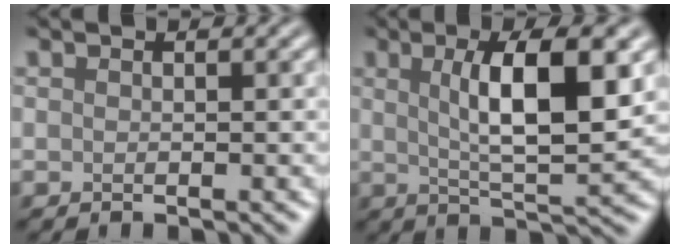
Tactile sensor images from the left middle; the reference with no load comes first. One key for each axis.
{"total": 7.8, "fx": 1.5, "fy": 2.0, "fz": 7.4, "tx": -0.110, "ty": -0.004, "tz": 0.033}